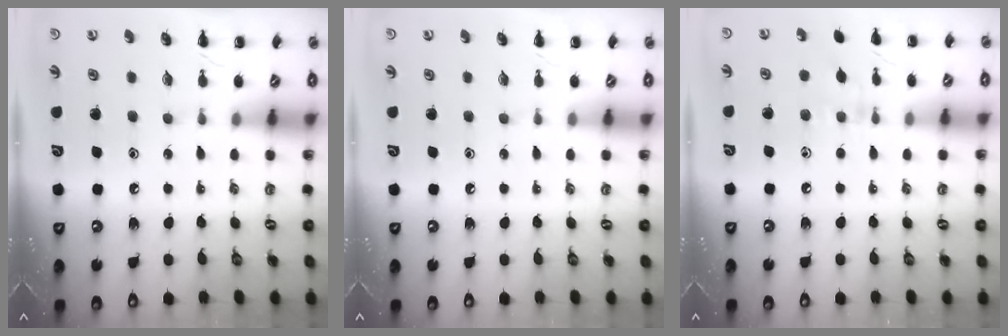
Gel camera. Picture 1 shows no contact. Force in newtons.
{"total": 0.0}
{"total": 5.6, "press": 5.3, "slide": 1.8}